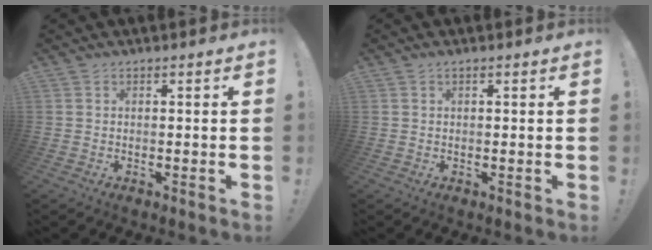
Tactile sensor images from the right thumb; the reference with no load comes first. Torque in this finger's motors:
{"motor_torque": [0.05, -0.23, 0.05, -0.07, 0.02]}